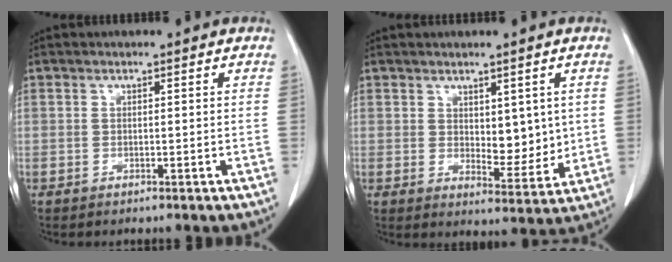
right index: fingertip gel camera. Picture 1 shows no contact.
{"total": 6.0, "force": [1.2, 3.1, 5.0], "torque": [-0.065, -0.008, 0.029]}